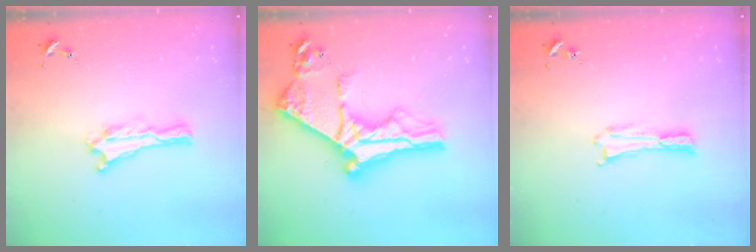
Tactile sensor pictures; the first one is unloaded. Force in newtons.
{"total": 11.5, "press": 11.5, "slide": 1.2}
{"total": 0.0}